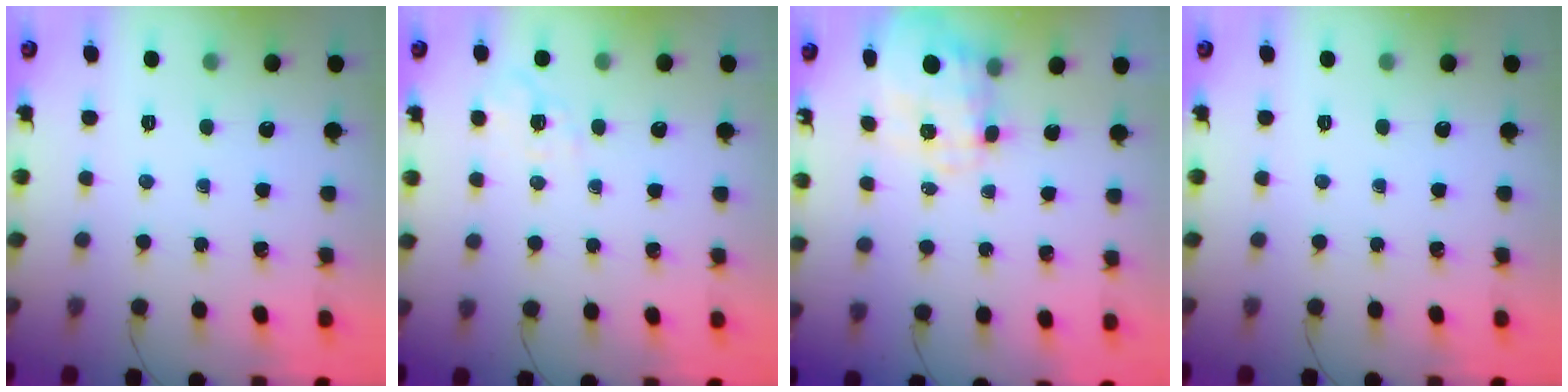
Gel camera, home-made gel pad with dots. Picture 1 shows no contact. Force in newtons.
{"total": 2.2, "press": 1.3, "slide": 1.8}
{"total": 3.2, "press": 2.9, "slide": 1.4}
{"total": 0.0}